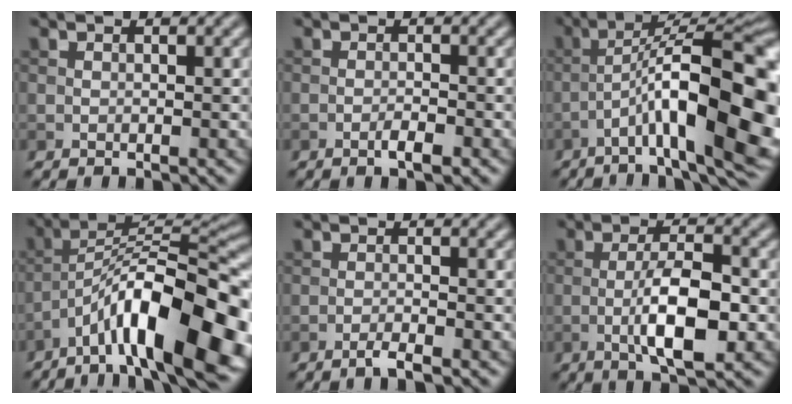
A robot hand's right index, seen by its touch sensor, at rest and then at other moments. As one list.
[{"total": 1.7, "force": [-1.0, 0.3, 1.3], "torque": [-0.020, 0.002, -0.018]}, {"total": 16.4, "force": [-4.4, 5.0, 15.0], "torque": [-0.207, 0.026, -0.063]}, {"total": 15.8, "force": [-7.8, 5.1, 12.7], "torque": [-0.186, 0.020, -0.132]}, {"total": 1.7, "force": [-1.1, 0.2, 1.2], "torque": [-0.018, 0.004, -0.025]}, {"total": 6.3, "force": [-1.6, 1.9, 5.8], "torque": [-0.103, 0.002, -0.030]}]